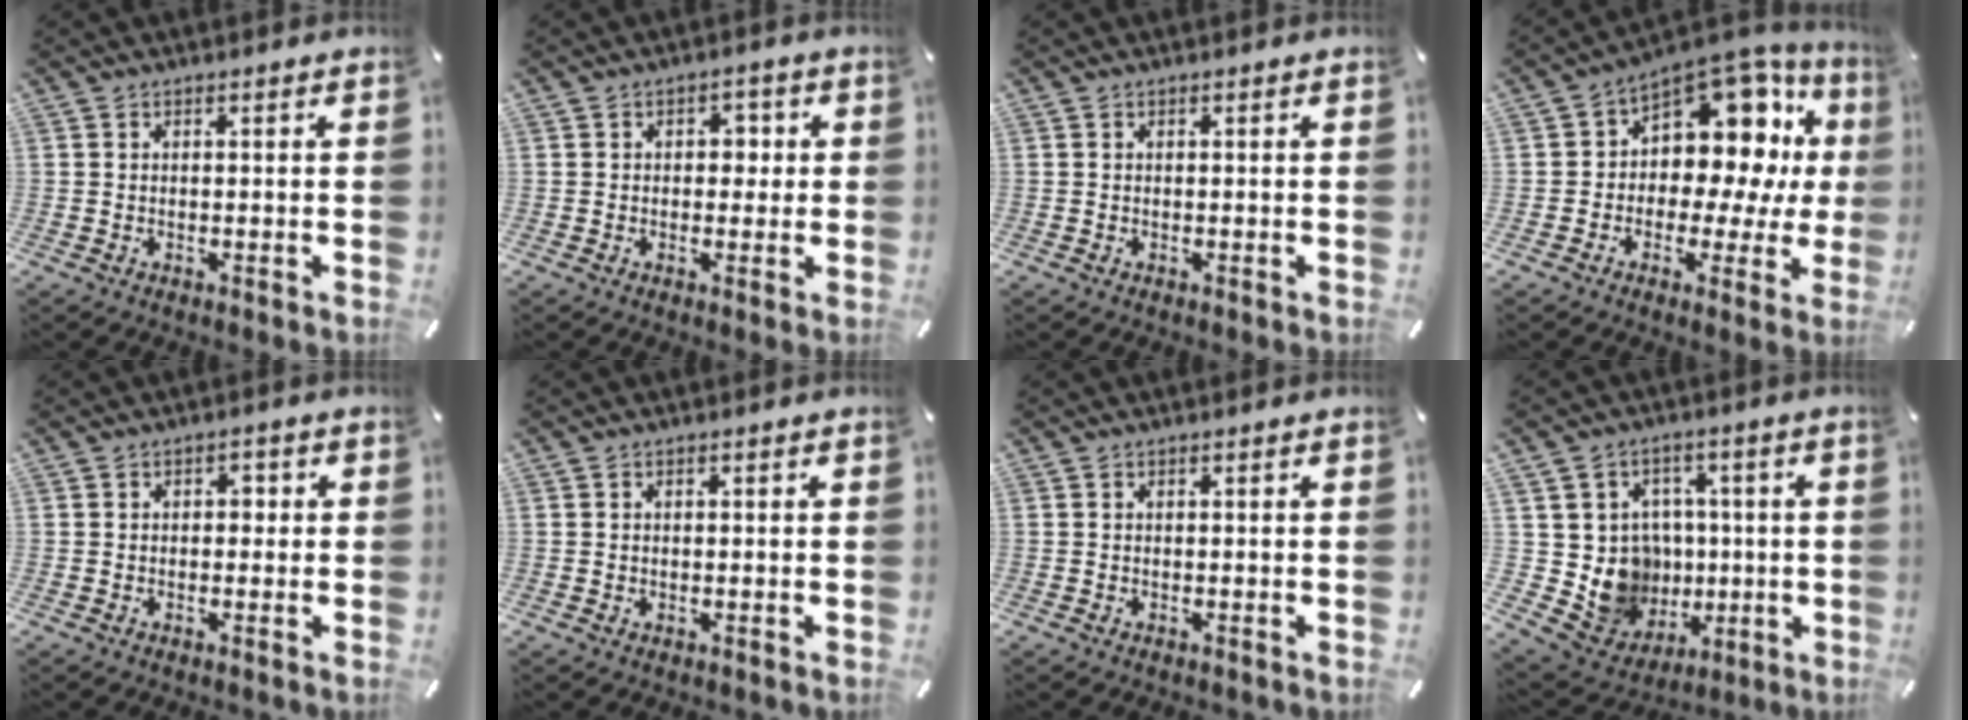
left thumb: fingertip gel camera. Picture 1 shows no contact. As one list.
[{"total": 3.2, "force": [-0.1, 2.4, 2.1], "torque": [-0.018, 0.002, -0.012]}, {"total": 0.0}, {"total": 14.2, "force": [5.5, 10.0, 8.5], "torque": [-0.100, -0.065, 0.096]}, {"total": 1.9, "force": [-0.2, 1.5, 1.2], "torque": [-0.017, 0.006, -0.011]}, {"total": 0.6, "force": [0.1, 0.6, 0.1], "torque": [-0.002, 0.005, 0.000]}, {"total": 0.0}, {"total": 12.4, "force": [-0.3, 12.1, 2.9], "torque": [-0.053, -0.007, 0.021]}]